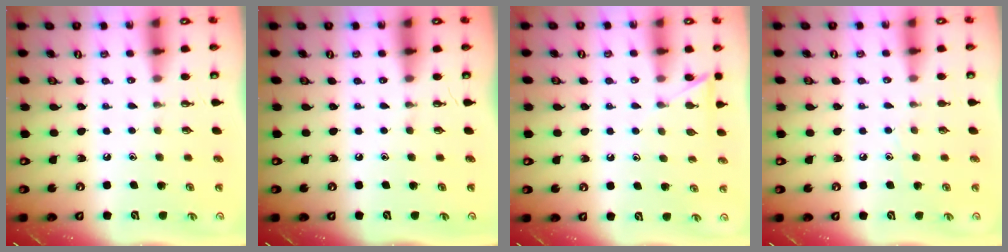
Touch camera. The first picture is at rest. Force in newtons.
{"total": 0.0}
{"total": 6.8, "press": 6.8, "slide": 0.5}
{"total": 4.6, "press": 4.6, "slide": 0.5}